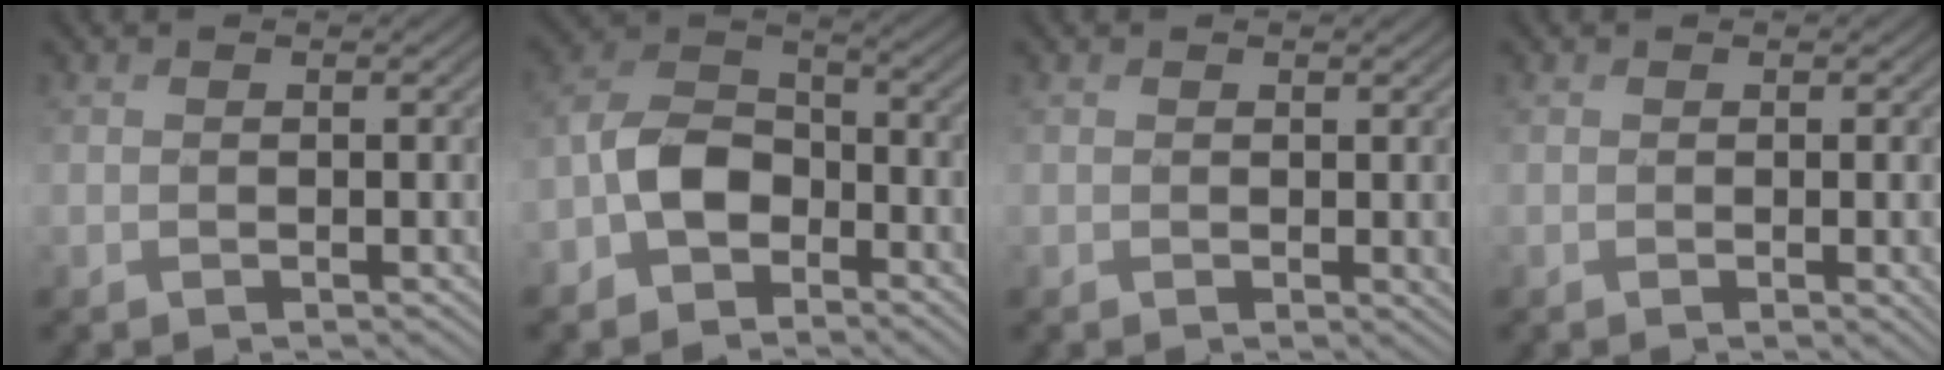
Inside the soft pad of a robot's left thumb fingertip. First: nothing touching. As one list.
[{"total": 7.0, "force": [-3.8, 4.5, 3.7], "torque": [-0.076, 0.009, -0.095]}, {"total": 1.0, "force": [0.3, 0.4, 0.8], "torque": [-0.010, -0.004, 0.006]}, {"total": 2.7, "force": [-0.3, 0.6, 2.7], "torque": [-0.038, 0.001, -0.005]}]